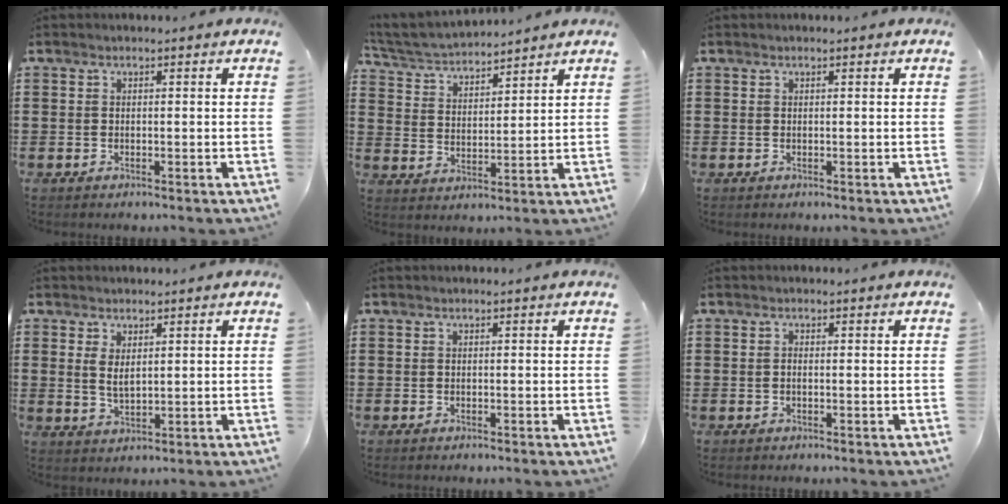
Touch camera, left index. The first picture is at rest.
{"total": 4.5, "force": [4.4, 0.6, 0.7], "torque": [-0.036, -0.021, 0.077]}
{"total": 0.0}
{"total": 2.8, "force": [1.4, 1.3, 2.1], "torque": [-0.045, 0.004, 0.025]}
{"total": 0.0}
{"total": 0.5, "force": [-0.1, 0.2, 0.5], "torque": [-0.011, -0.003, -0.001]}